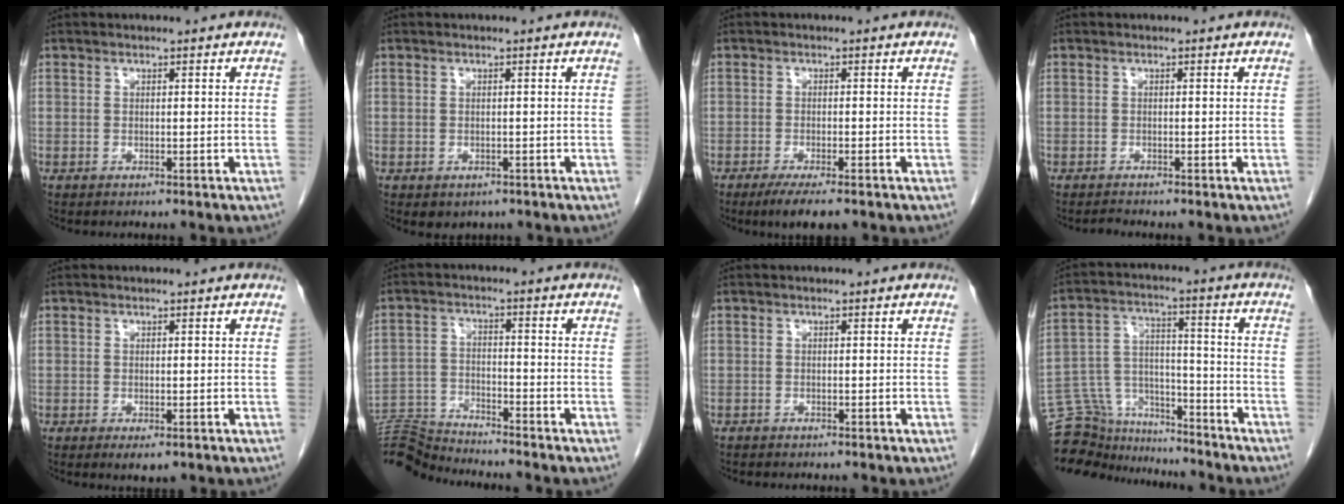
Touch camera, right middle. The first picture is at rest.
{"total": 1.9, "force": [-1.0, 1.4, 0.7], "torque": [-0.008, 0.000, -0.004]}
{"total": 5.4, "force": [-3.8, 0.9, 3.7], "torque": [-0.054, -0.012, -0.055]}
{"total": 0.7, "force": [-0.7, -0.2, 0.0], "torque": [-0.003, -0.005, -0.011]}
{"total": 2.0, "force": [-1.0, 0.8, 1.5], "torque": [-0.018, -0.004, -0.009]}
{"total": 8.8, "force": [-8.8, -0.7, 0.2], "torque": [-0.010, 0.004, -0.166]}
{"total": 1.4, "force": [-1.3, 0.5, 0.5], "torque": [-0.014, -0.002, -0.016]}
{"total": 13.5, "force": [-12.7, 4.1, 2.1], "torque": [-0.043, 0.054, -0.210]}